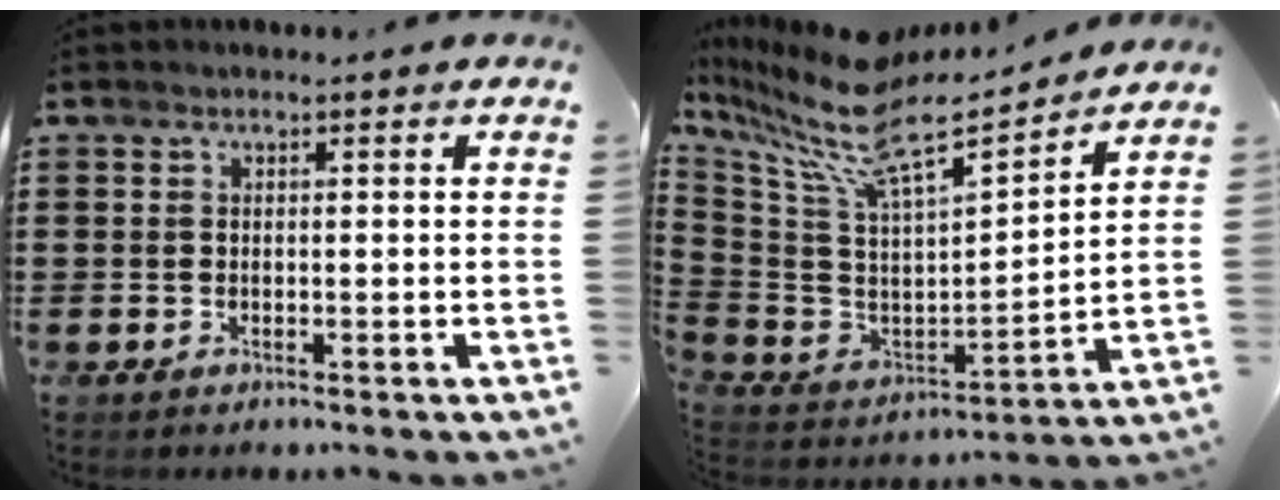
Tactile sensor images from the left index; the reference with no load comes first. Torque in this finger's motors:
{"motor_torque": [1.10, 1.03, 0.57, 0.21]}